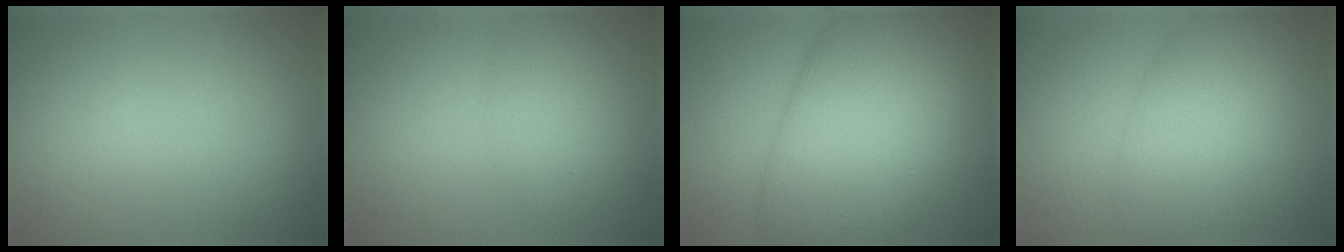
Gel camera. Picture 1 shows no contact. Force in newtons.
{"total": 2.3, "press": 2.3, "slide": 0.1}
{"total": 12.8, "press": 12.7, "slide": 0.4}
{"total": 5.6, "press": 5.6, "slide": 0.1}